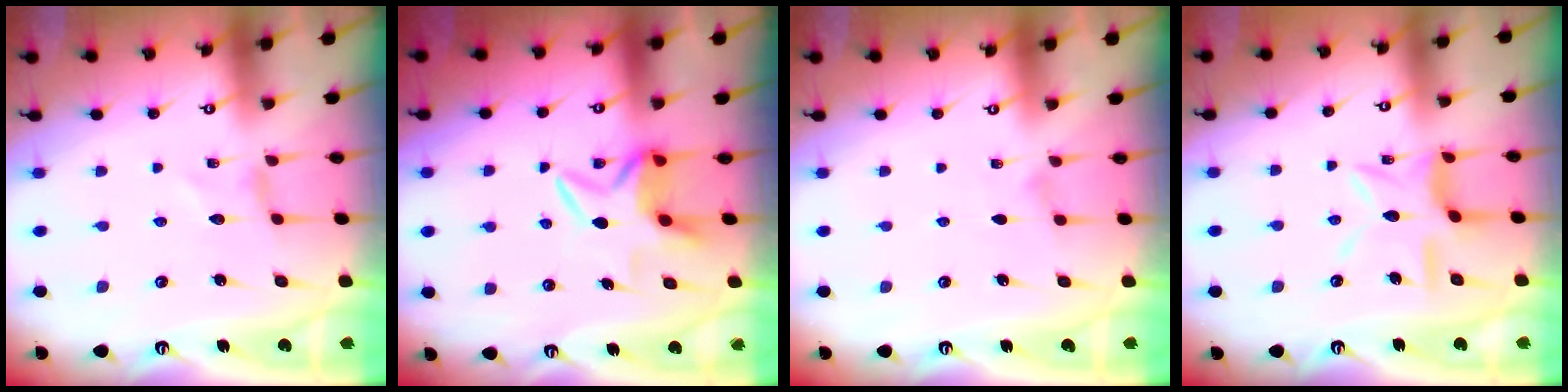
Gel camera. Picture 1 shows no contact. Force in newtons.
{"total": 6.5, "press": 6.5, "slide": 1.0}
{"total": 1.6, "press": 1.6, "slide": 0.2}
{"total": 11.2, "press": 11.2, "slide": 1.0}